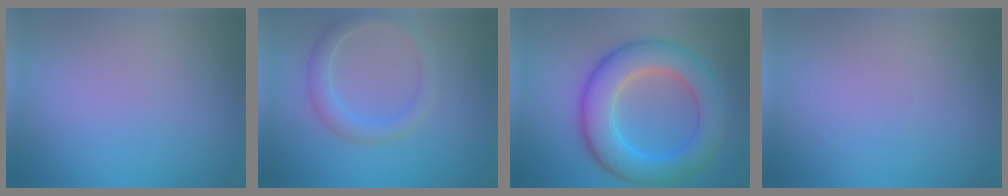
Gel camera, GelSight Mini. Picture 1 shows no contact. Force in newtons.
{"total": 2.4, "press": 2.4, "slide": 0.1}
{"total": 7.6, "press": 7.6, "slide": 0.2}
{"total": 0.0}